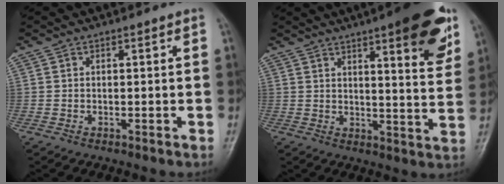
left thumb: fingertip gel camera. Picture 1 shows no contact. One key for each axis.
{"total": 15.2, "fx": 8.4, "fy": 3.5, "fz": 12.1, "tx": -0.129, "ty": -0.039, "tz": 0.110}